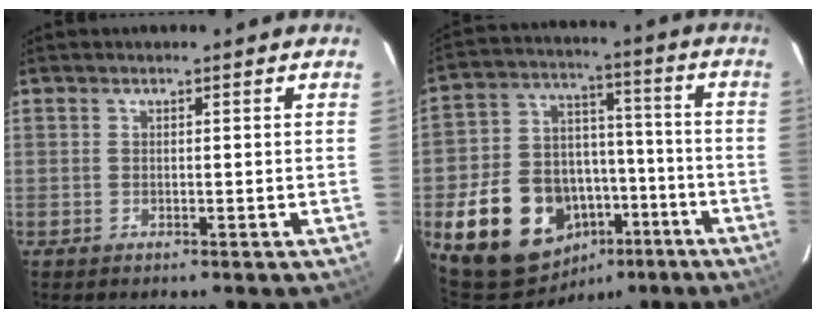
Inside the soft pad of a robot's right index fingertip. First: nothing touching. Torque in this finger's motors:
{"motor_torque": [1.64, -0.50, 0.77, 0.13]}